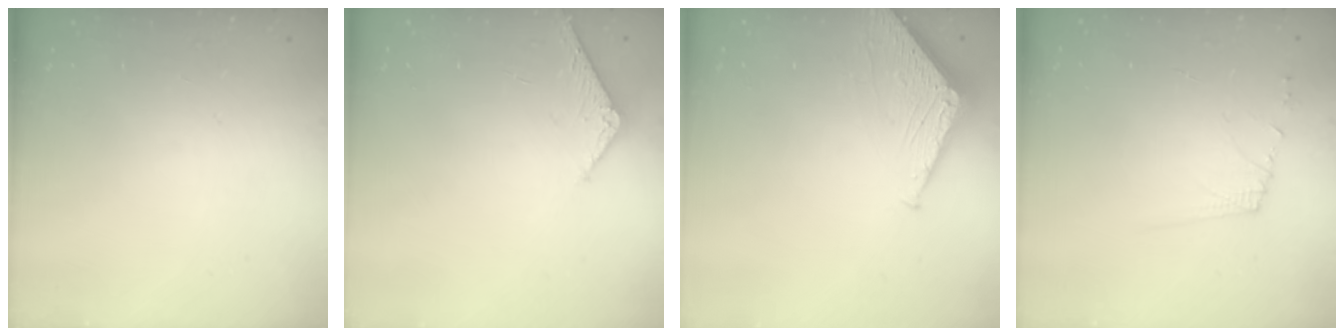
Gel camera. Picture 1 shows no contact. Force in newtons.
{"total": 4.5, "press": 4.5, "slide": 0.5}
{"total": 3.8, "press": 3.8, "slide": 0.5}
{"total": 5.8, "press": 5.8, "slide": 0.6}